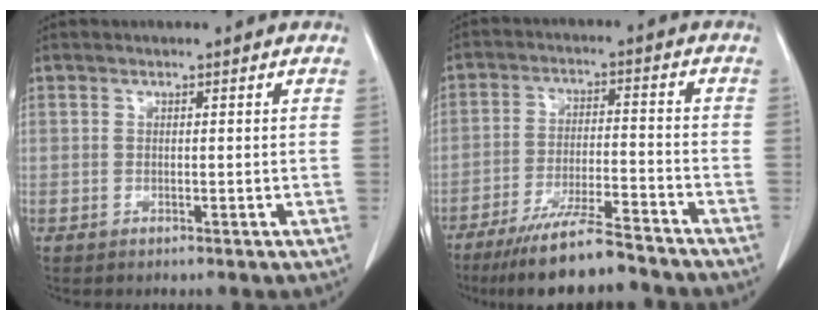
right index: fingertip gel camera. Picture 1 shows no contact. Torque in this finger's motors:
{"motor_torque": [1.03, -1.10, 0.72, 0.19]}